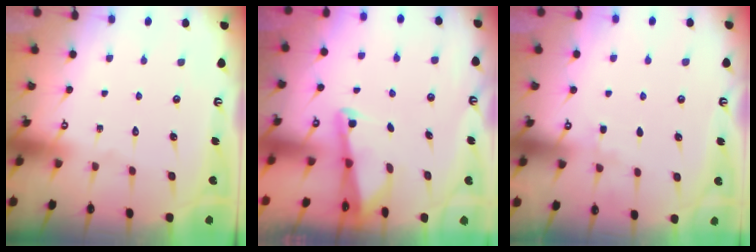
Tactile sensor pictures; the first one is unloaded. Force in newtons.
{"total": 2.2, "press": 2.2, "slide": 0.3}
{"total": 4.4, "press": 4.3, "slide": 0.5}